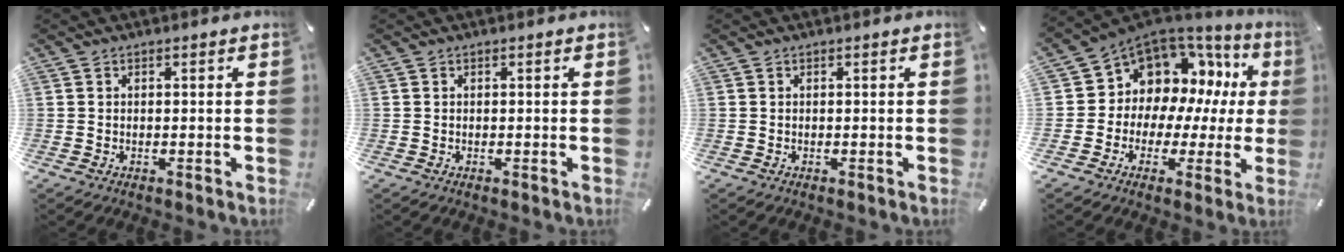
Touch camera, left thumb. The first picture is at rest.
{"total": 0.0}
{"total": 0.0}
{"total": 9.1, "force": [3.4, 8.1, 2.5], "torque": [-0.052, -0.050, 0.068]}